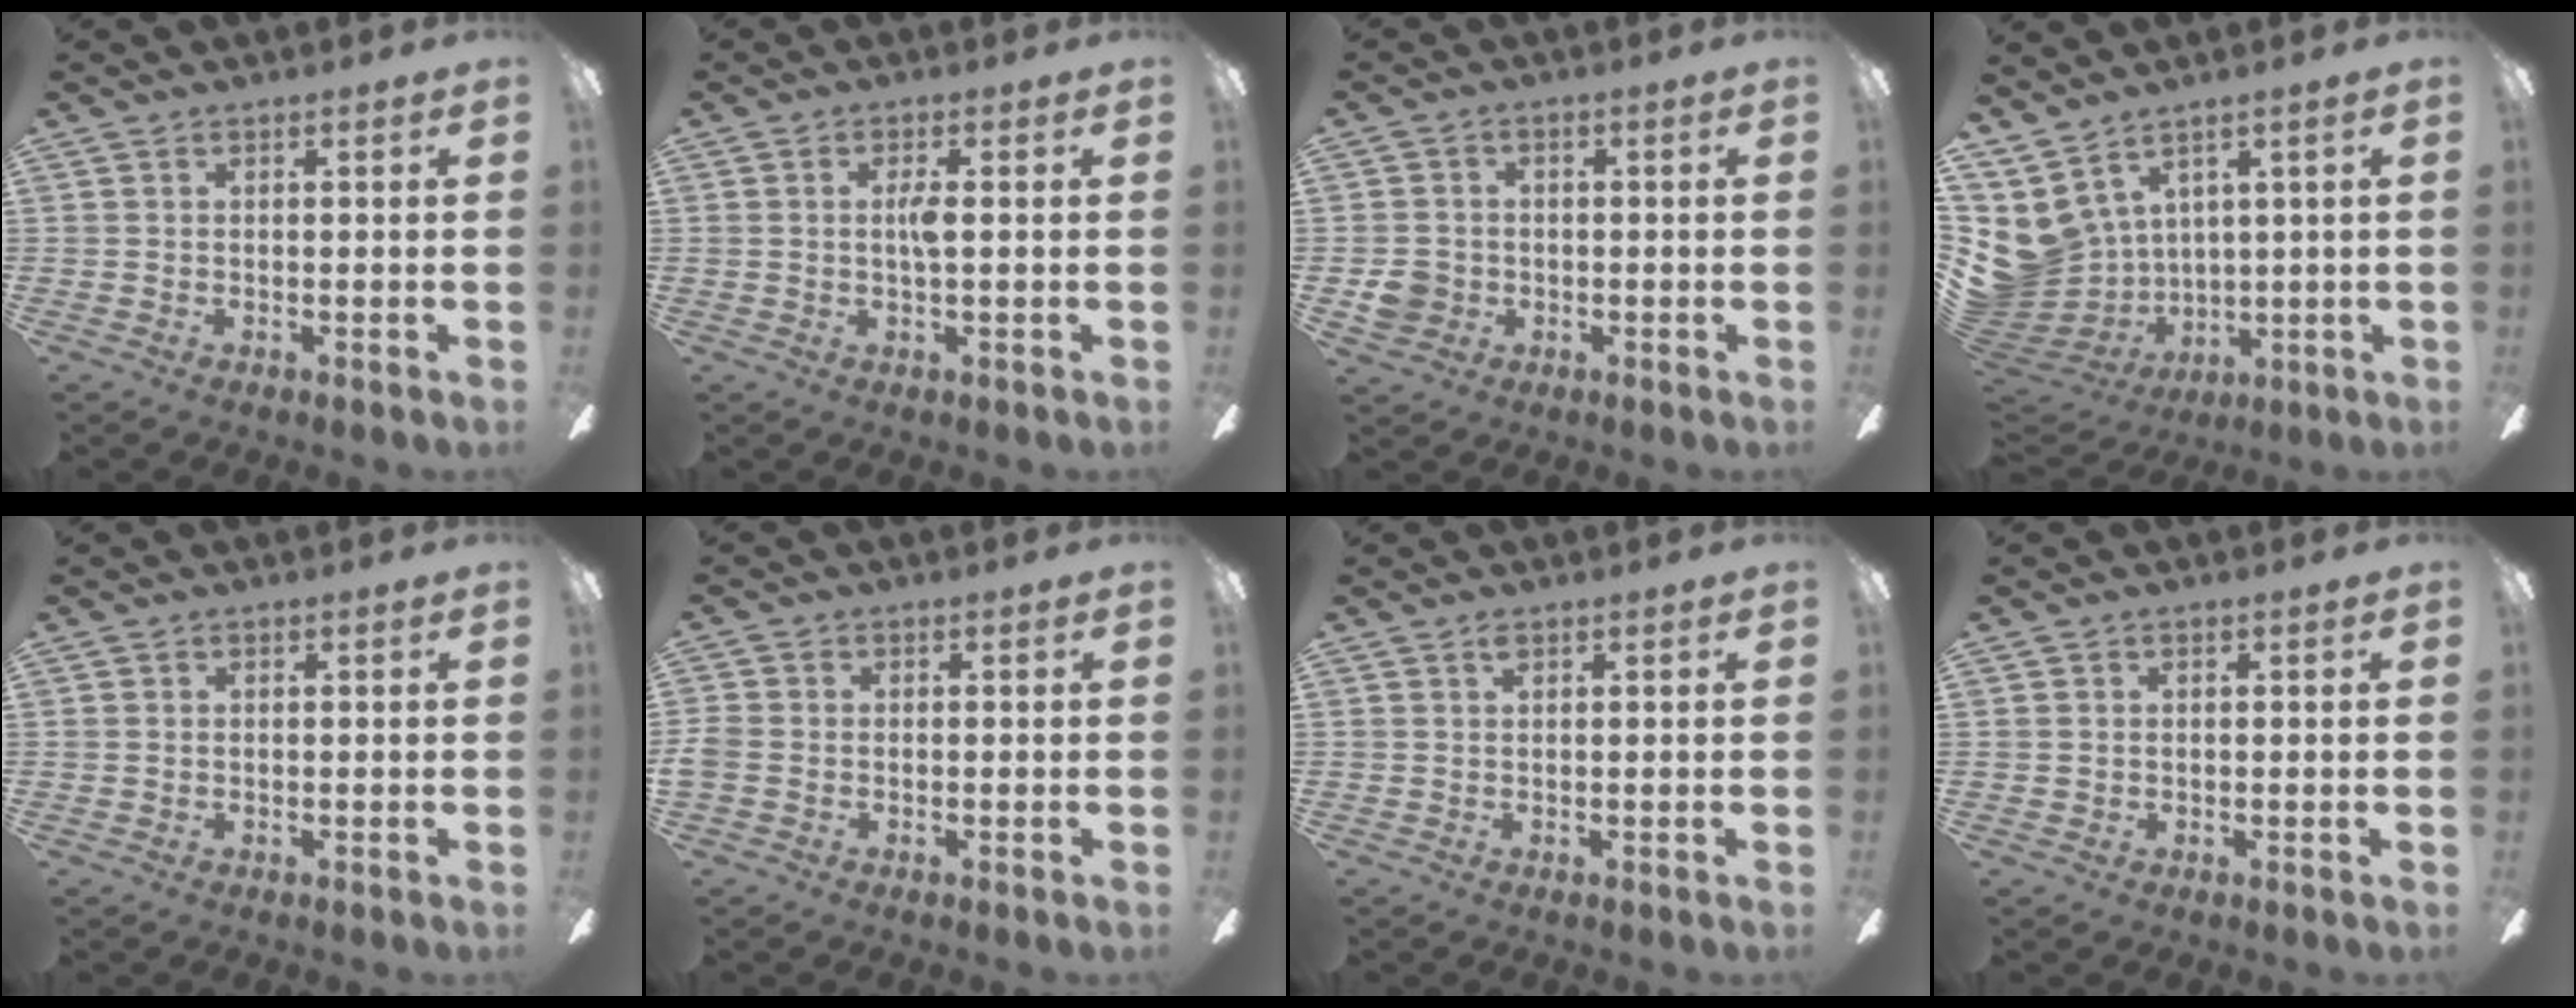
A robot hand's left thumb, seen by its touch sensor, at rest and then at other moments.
{"total": 2.8, "force": [0.3, 0.6, 2.7], "torque": [-0.053, 0.003, 0.003]}
{"total": 5.2, "force": [-1.2, 4.9, 1.4], "torque": [-0.016, 0.009, -0.020]}
{"total": 9.5, "force": [4.4, 7.8, 3.1], "torque": [-0.117, -0.049, 0.091]}
{"total": 0.0}
{"total": 2.4, "force": [-1.0, 1.7, 1.3], "torque": [-0.027, 0.006, -0.019]}
{"total": 0.9, "force": [0.6, 0.4, 0.6], "torque": [-0.014, 0.003, 0.011]}
{"total": 0.5, "force": [0.0, 0.5, -0.1], "torque": [0.002, 0.003, -0.001]}